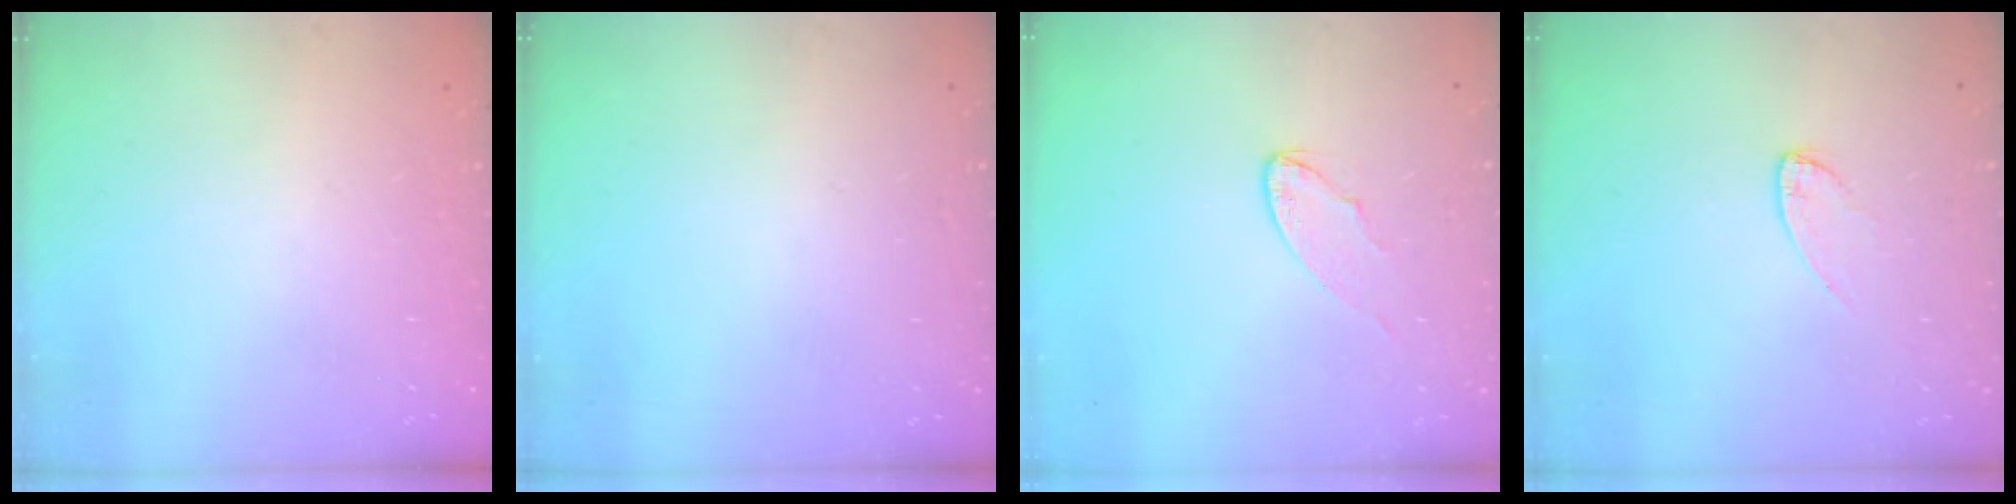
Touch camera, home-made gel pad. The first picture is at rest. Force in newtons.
{"total": 0.0}
{"total": 6.4, "press": 6.4, "slide": 0.4}
{"total": 7.0, "press": 7.0, "slide": 0.4}